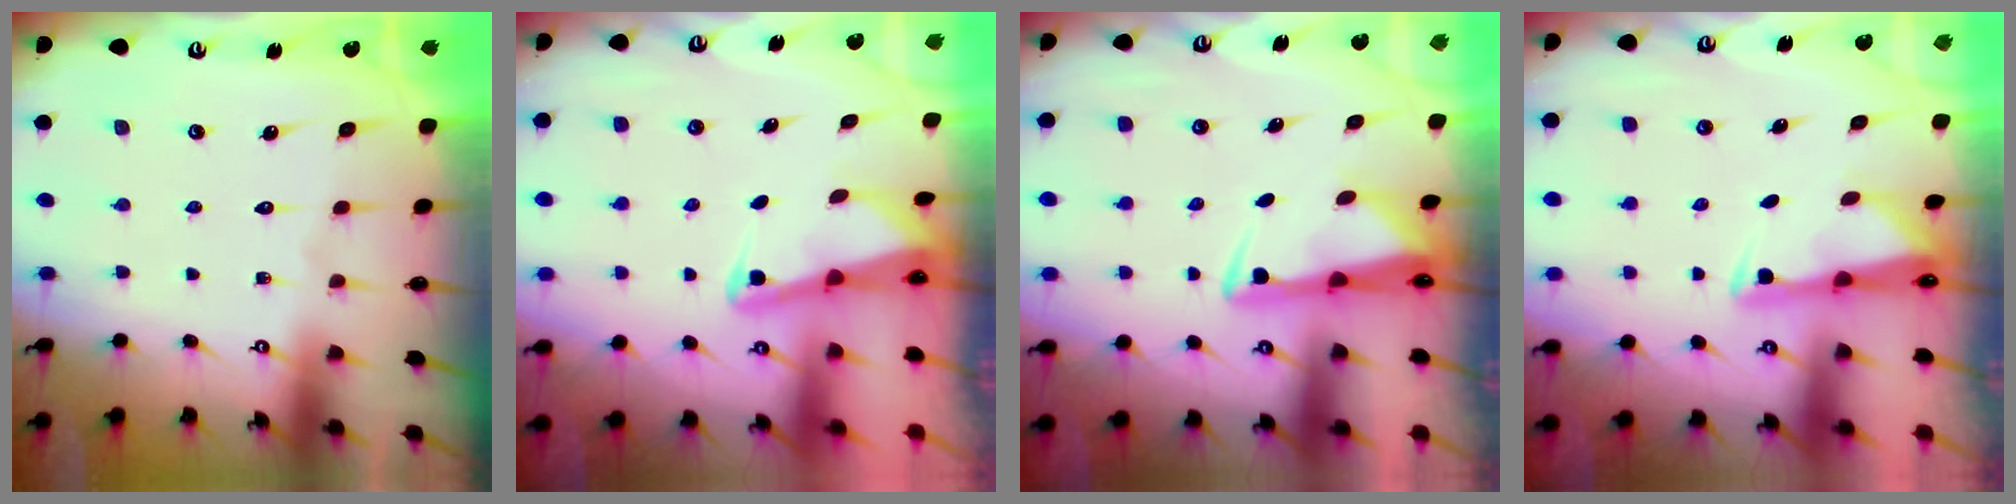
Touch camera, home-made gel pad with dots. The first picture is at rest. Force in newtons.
{"total": 2.2, "press": 2.2, "slide": 0.3}
{"total": 2.9, "press": 2.8, "slide": 1.0}
{"total": 2.7, "press": 2.7, "slide": 0.4}